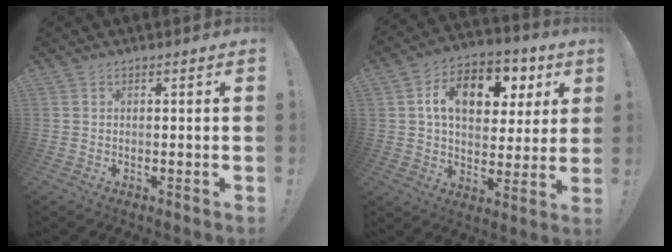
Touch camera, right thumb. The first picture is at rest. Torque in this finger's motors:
{"motor_torque": [0.36, 1.02, 0.69, -0.35, 0.08]}